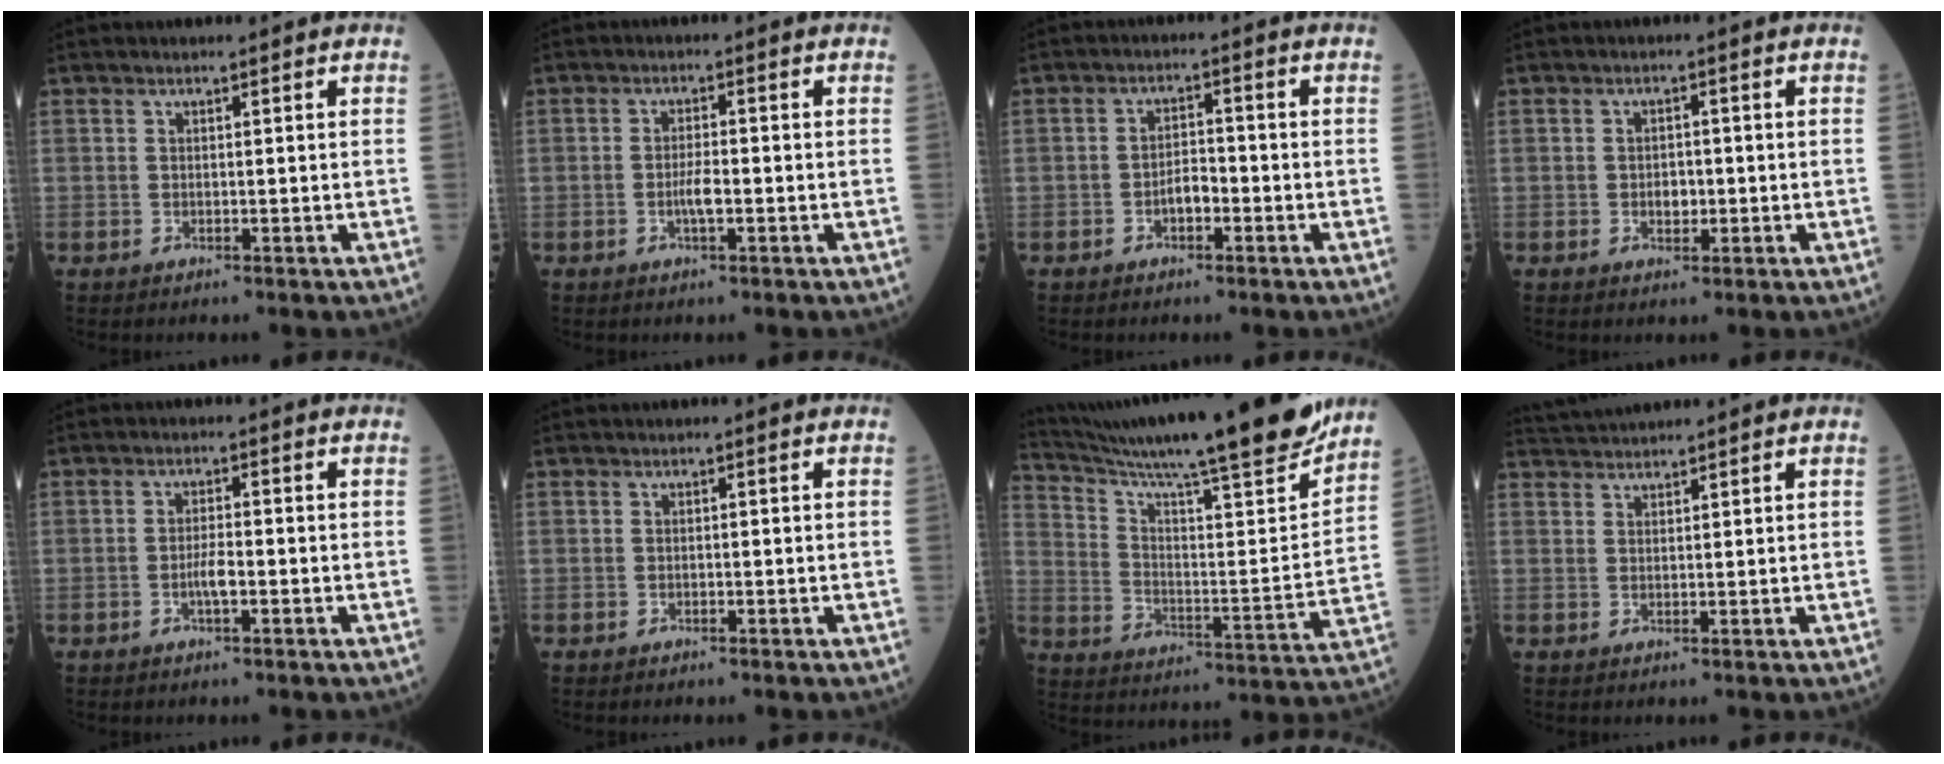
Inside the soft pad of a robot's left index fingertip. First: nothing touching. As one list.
[{"total": 2.6, "force": [-1.0, 0.4, 2.3], "torque": [-0.045, -0.002, -0.020]}, {"total": 2.9, "force": [-1.5, 1.2, 2.2], "torque": [-0.034, 0.004, -0.030]}, {"total": 2.1, "force": [-0.6, 1.3, 1.5], "torque": [-0.021, 0.000, -0.010]}, {"total": 2.5, "force": [-1.1, 0.4, 2.2], "torque": [-0.041, -0.002, -0.021]}, {"total": 0.0}, {"total": 25.6, "force": [21.9, 0.4, 13.3], "torque": [-0.223, -0.053, 0.318]}, {"total": 3.8, "force": [3.8, -0.4, 0.6], "torque": [-0.013, 0.029, 0.072]}]